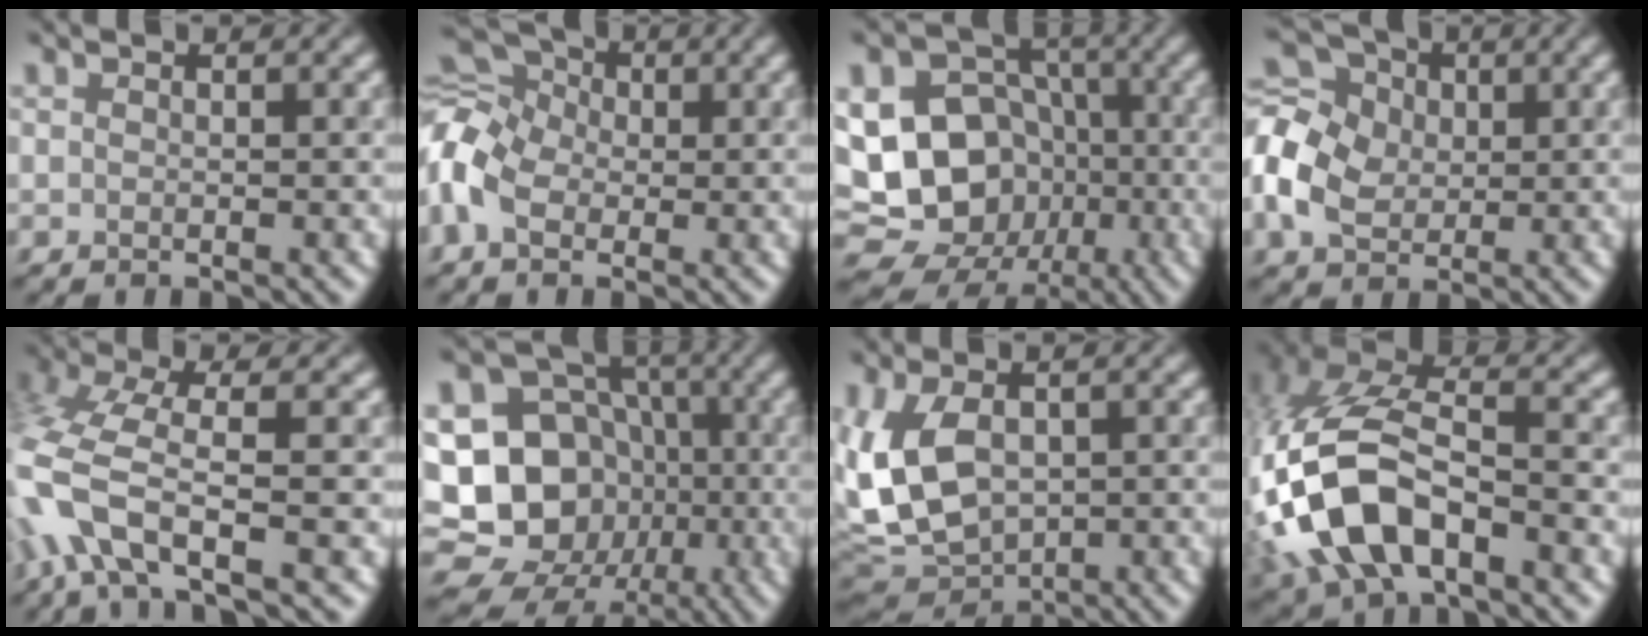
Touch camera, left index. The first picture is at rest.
{"total": 9.4, "force": [-0.4, 6.9, 6.4], "torque": [-0.160, 0.016, -0.020]}
{"total": 15.1, "force": [-2.6, 13.0, 7.2], "torque": [-0.141, 0.003, -0.046]}
{"total": 7.2, "force": [-0.4, 5.8, 4.2], "torque": [-0.113, 0.014, -0.025]}
{"total": 7.0, "force": [-2.8, 2.7, 5.9], "torque": [-0.134, 0.006, -0.068]}
{"total": 16.7, "force": [-3.1, 14.8, 6.9], "torque": [-0.150, 0.008, -0.057]}
{"total": 8.9, "force": [0.1, 5.7, 6.8], "torque": [-0.158, -0.010, 0.000]}
{"total": 11.4, "force": [-3.6, 6.2, 8.9], "torque": [-0.216, 0.000, -0.071]}